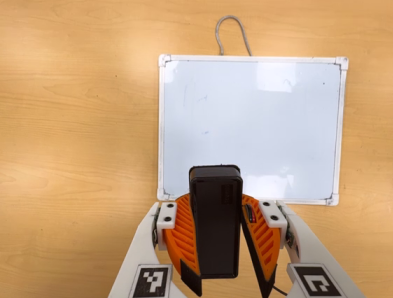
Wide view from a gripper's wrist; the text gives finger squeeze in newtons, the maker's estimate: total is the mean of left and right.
{"total": 10.6, "left": 10.3, "right": 10.9}